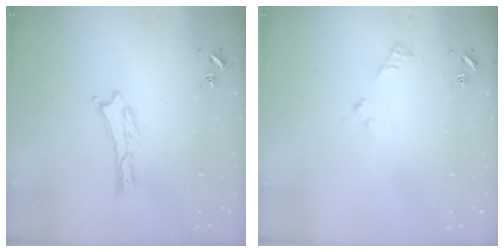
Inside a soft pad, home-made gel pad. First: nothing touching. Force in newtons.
{"total": 2.5, "press": 2.5, "slide": 0.3}